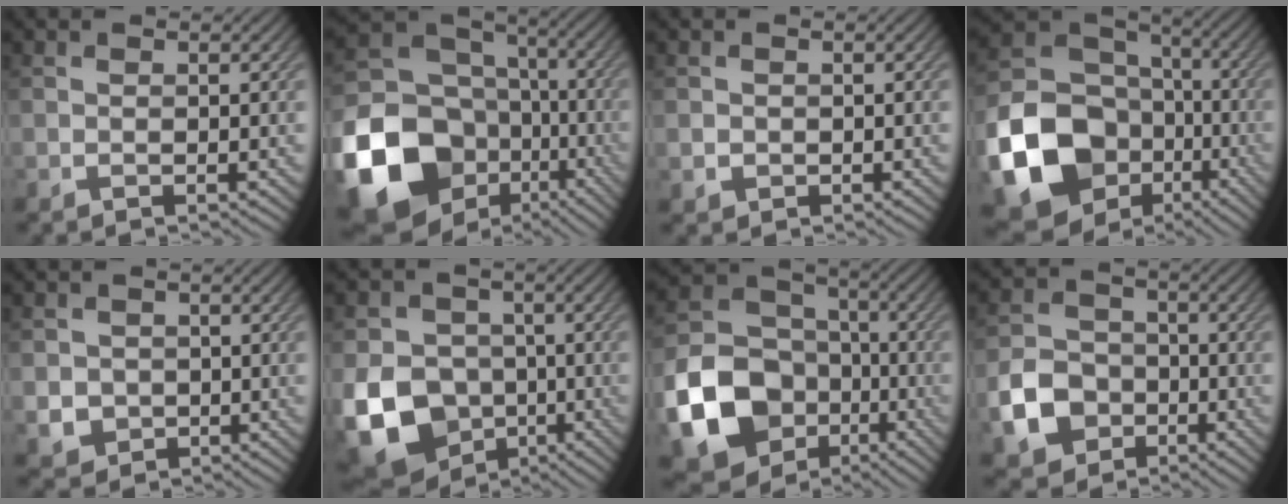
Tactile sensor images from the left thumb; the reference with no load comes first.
{"total": 21.5, "force": [-8.1, 17.1, 10.2], "torque": [-0.270, -0.054, -0.122]}
{"total": 1.1, "force": [-0.1, 1.1, 0.2], "torque": [-0.003, -0.007, -0.004]}
{"total": 18.2, "force": [-6.8, 14.1, 9.3], "torque": [-0.241, -0.045, -0.120]}
{"total": 3.1, "force": [-0.2, 2.9, 0.8], "torque": [-0.029, -0.013, -0.005]}
{"total": 16.3, "force": [-5.5, 13.5, 7.3], "torque": [-0.189, -0.053, -0.111]}
{"total": 16.1, "force": [-6.3, 12.5, 8.1], "torque": [-0.207, -0.041, -0.114]}
{"total": 7.8, "force": [-3.4, 5.9, 3.7], "torque": [-0.091, -0.011, -0.076]}